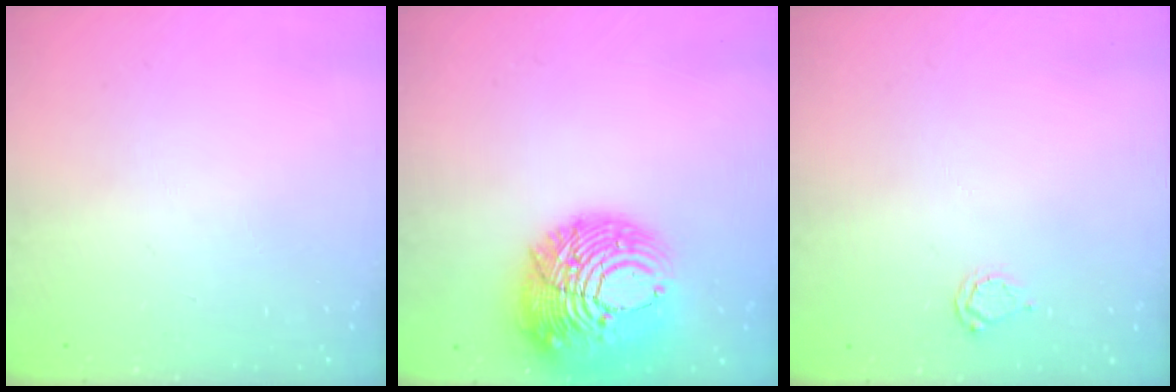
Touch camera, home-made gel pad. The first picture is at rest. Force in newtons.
{"total": 19.1, "press": 19.0, "slide": 2.1}
{"total": 2.4, "press": 2.4, "slide": 0.2}